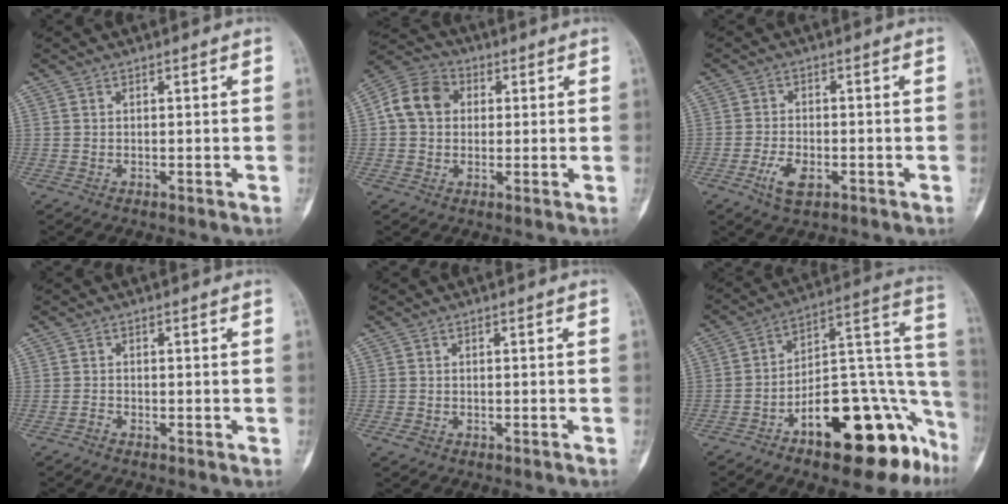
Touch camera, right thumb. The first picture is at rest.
{"total": 9.2, "force": [1.4, 7.5, 5.2], "torque": [-0.084, 0.019, 0.014]}
{"total": 5.0, "force": [-2.3, 2.6, 3.6], "torque": [-0.071, 0.006, -0.041]}
{"total": 0.8, "force": [-0.8, 0.2, 0.1], "torque": [-0.006, 0.004, -0.019]}
{"total": 1.0, "force": [-0.7, 0.5, 0.5], "torque": [-0.020, 0.008, -0.012]}
{"total": 24.7, "force": [-12.9, 10.1, 18.5], "torque": [-0.163, 0.109, -0.188]}